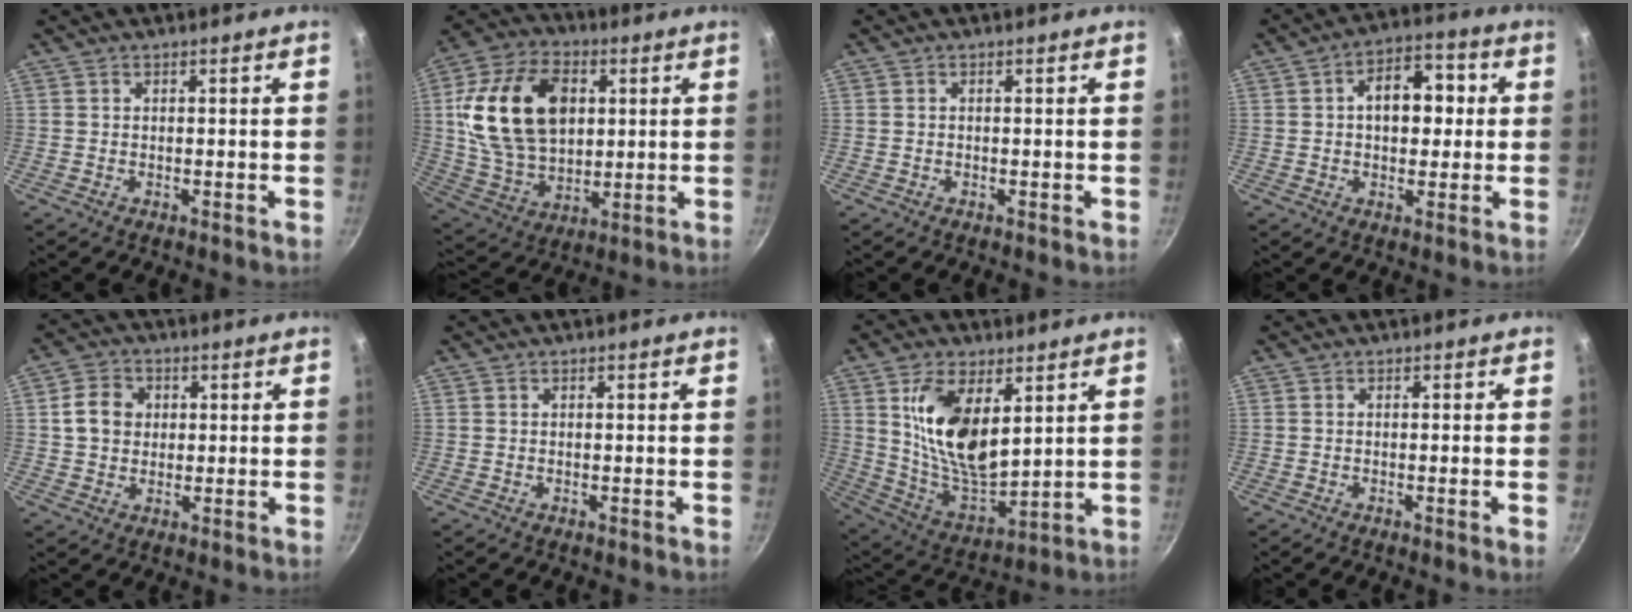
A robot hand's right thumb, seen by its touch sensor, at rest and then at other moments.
{"total": 22.1, "force": [4.3, 15.1, 15.5], "torque": [-0.263, 0.000, 0.079]}
{"total": 0.0}
{"total": 10.4, "force": [1.2, 6.9, 7.7], "torque": [-0.070, 0.021, 0.006]}
{"total": 6.6, "force": [1.1, 5.7, 3.2], "torque": [-0.035, 0.008, 0.013]}
{"total": 0.0}
{"total": 17.1, "force": [5.5, 8.9, 13.5], "torque": [-0.227, -0.042, 0.116]}
{"total": 1.2, "force": [-0.4, -0.3, 1.1], "torque": [-0.020, -0.001, -0.007]}